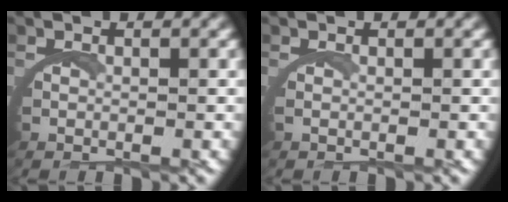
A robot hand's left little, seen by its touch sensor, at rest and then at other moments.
{"total": 0.5, "force": [0.1, 0.0, 0.5], "torque": [-0.010, 0.003, 0.001]}